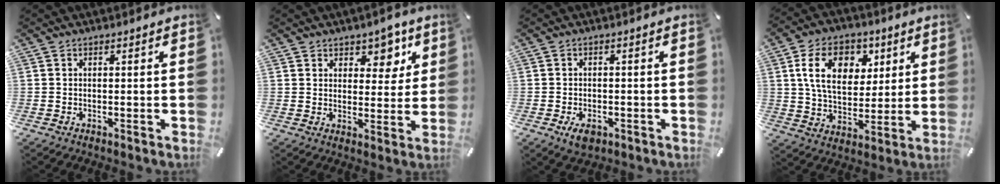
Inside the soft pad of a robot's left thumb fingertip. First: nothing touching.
{"total": 6.3, "force": [4.0, 4.6, 1.7], "torque": [-0.001, -0.030, 0.061]}
{"total": 3.4, "force": [-1.4, 1.9, 2.4], "torque": [-0.052, 0.002, -0.027]}
{"total": 14.5, "force": [5.2, 10.2, 8.8], "torque": [-0.148, 0.004, 0.095]}